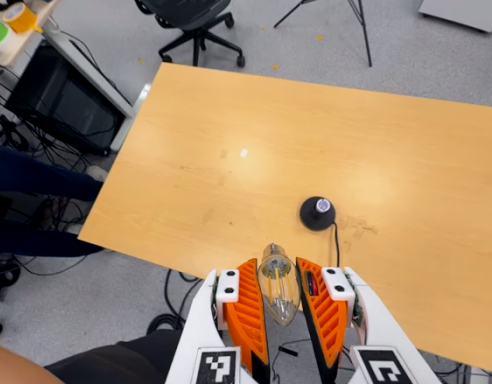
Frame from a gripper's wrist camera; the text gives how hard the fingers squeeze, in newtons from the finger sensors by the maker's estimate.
{"total": 10.1, "left": 9.6, "right": 10.5}